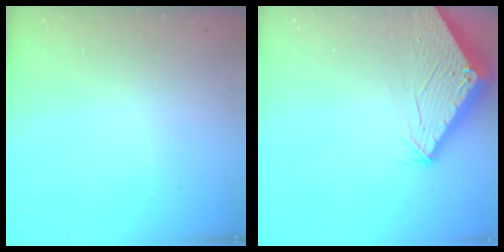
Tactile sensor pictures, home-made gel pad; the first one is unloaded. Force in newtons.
{"total": 2.8, "press": 2.8, "slide": 0.1}